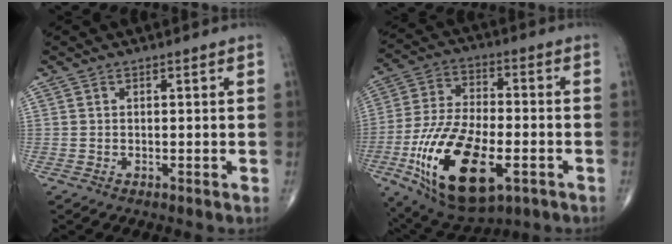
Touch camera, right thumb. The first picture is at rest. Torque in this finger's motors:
{"motor_torque": [0.12, 1.53, 2.20, -0.46, 0.76]}